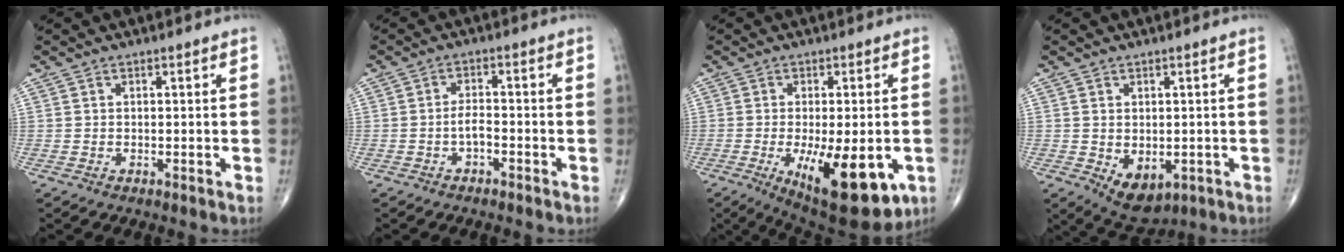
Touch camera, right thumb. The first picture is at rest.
{"total": 2.6, "force": [-1.2, 1.2, 2.0], "torque": [-0.032, 0.014, -0.024]}
{"total": 16.7, "force": [-5.3, 6.4, 14.5], "torque": [-0.192, -0.016, -0.058]}
{"total": 7.0, "force": [-1.8, 4.5, 5.2], "torque": [-0.066, -0.007, -0.009]}